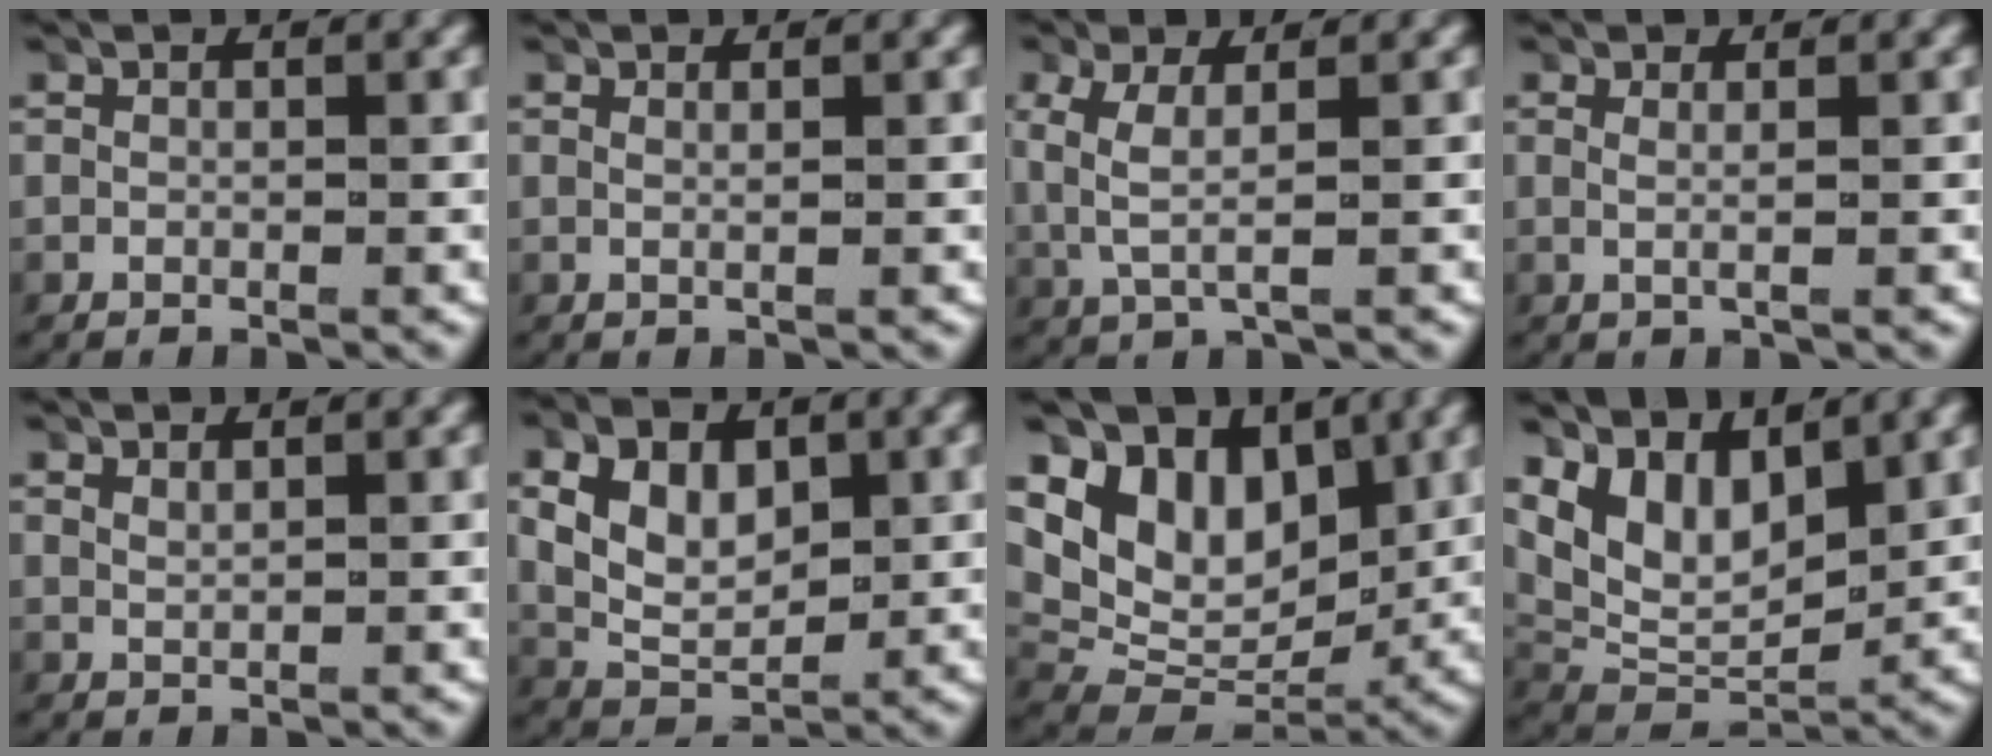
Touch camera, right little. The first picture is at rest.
{"total": 0.8, "force": [0.4, -0.5, 0.5], "torque": [-0.016, -0.006, 0.010]}
{"total": 3.0, "force": [0.6, 1.0, 2.7], "torque": [-0.076, -0.007, 0.020]}
{"total": 1.2, "force": [0.4, -0.3, 1.1], "torque": [-0.032, -0.008, 0.011]}
{"total": 0.9, "force": [0.8, -0.4, 0.2], "torque": [-0.010, -0.004, 0.024]}
{"total": 7.2, "force": [1.0, 5.4, 4.7], "torque": [-0.093, -0.016, 0.024]}
{"total": 11.4, "force": [2.2, 8.8, 7.0], "torque": [-0.151, -0.027, 0.043]}
{"total": 8.7, "force": [1.4, 6.5, 5.6], "torque": [-0.129, -0.027, 0.035]}